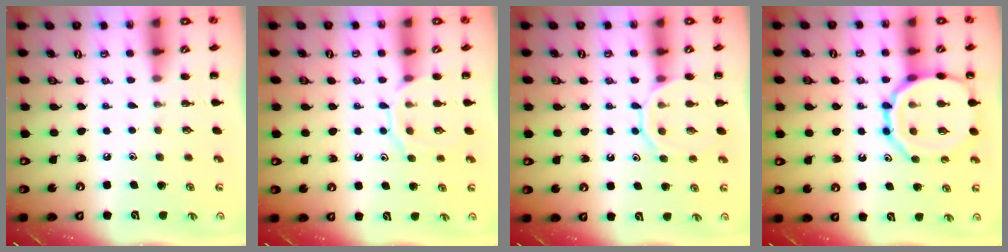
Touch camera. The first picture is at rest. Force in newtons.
{"total": 9.5, "press": 9.5, "slide": 0.6}
{"total": 11.6, "press": 11.6, "slide": 1.3}
{"total": 15.1, "press": 14.9, "slide": 1.9}